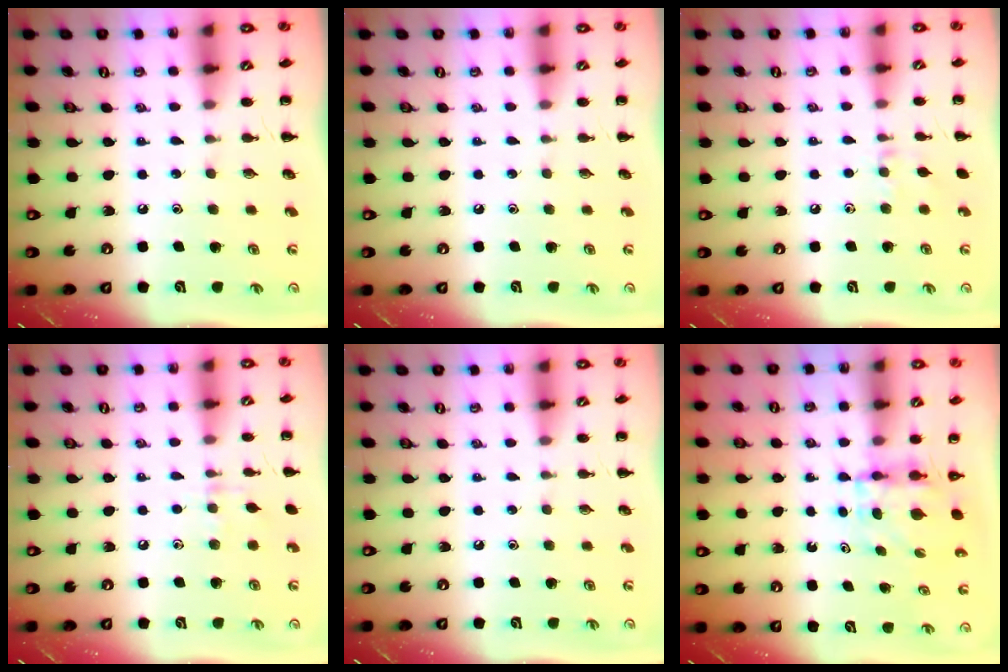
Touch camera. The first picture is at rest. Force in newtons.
{"total": 0.0}
{"total": 6.3, "press": 6.0, "slide": 1.8}
{"total": 5.3, "press": 5.0, "slide": 1.7}
{"total": 0.0}
{"total": 3.9, "press": 3.9, "slide": 0.3}